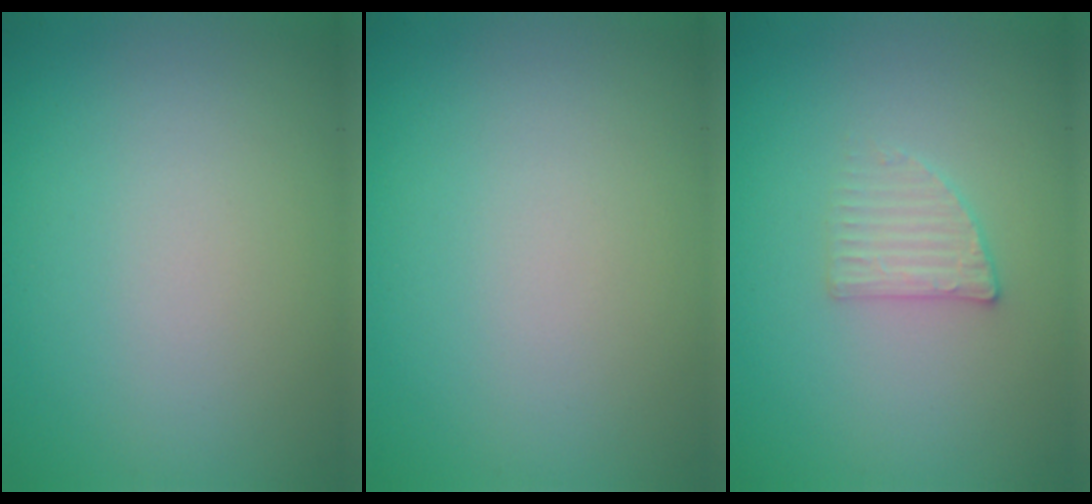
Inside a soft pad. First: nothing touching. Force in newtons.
{"total": 0.0}
{"total": 1.9, "press": 1.9, "slide": 0.4}